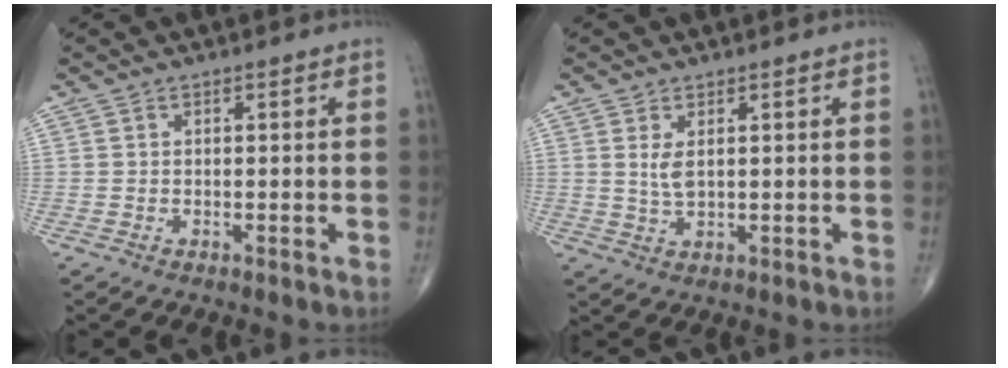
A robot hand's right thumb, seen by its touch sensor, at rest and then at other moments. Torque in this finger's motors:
{"motor_torque": [-0.37, 0.09, -0.32, -0.24, -0.03]}